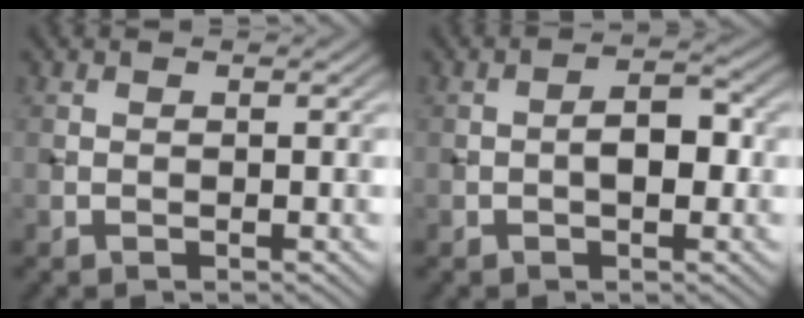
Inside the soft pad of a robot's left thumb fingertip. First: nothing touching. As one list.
[{"total": 3.6, "force": [-0.5, 1.8, 3.1], "torque": [-0.044, 0.007, -0.014]}]